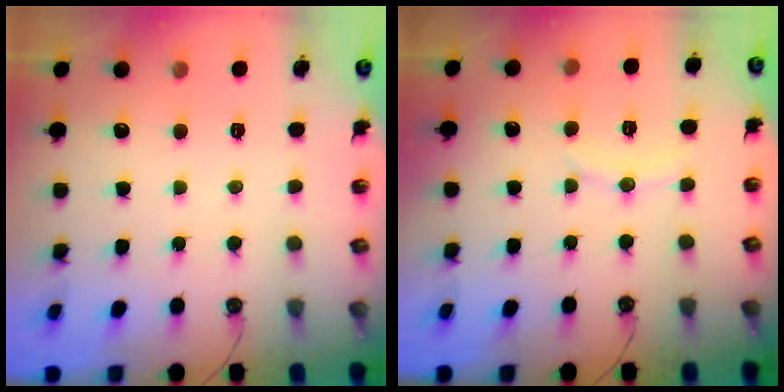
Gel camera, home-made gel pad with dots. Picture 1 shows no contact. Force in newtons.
{"total": 5.1, "press": 5.0, "slide": 0.5}